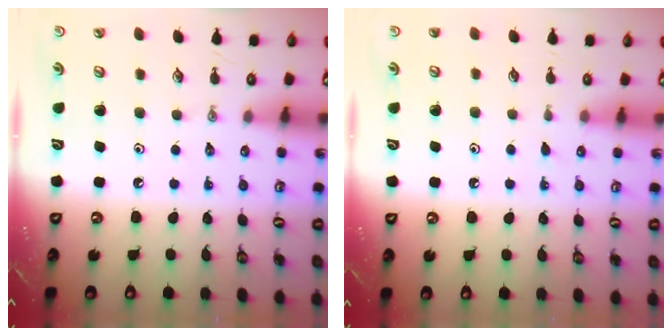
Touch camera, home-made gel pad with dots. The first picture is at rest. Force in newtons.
{"total": 1.6, "press": 1.6, "slide": 0.3}